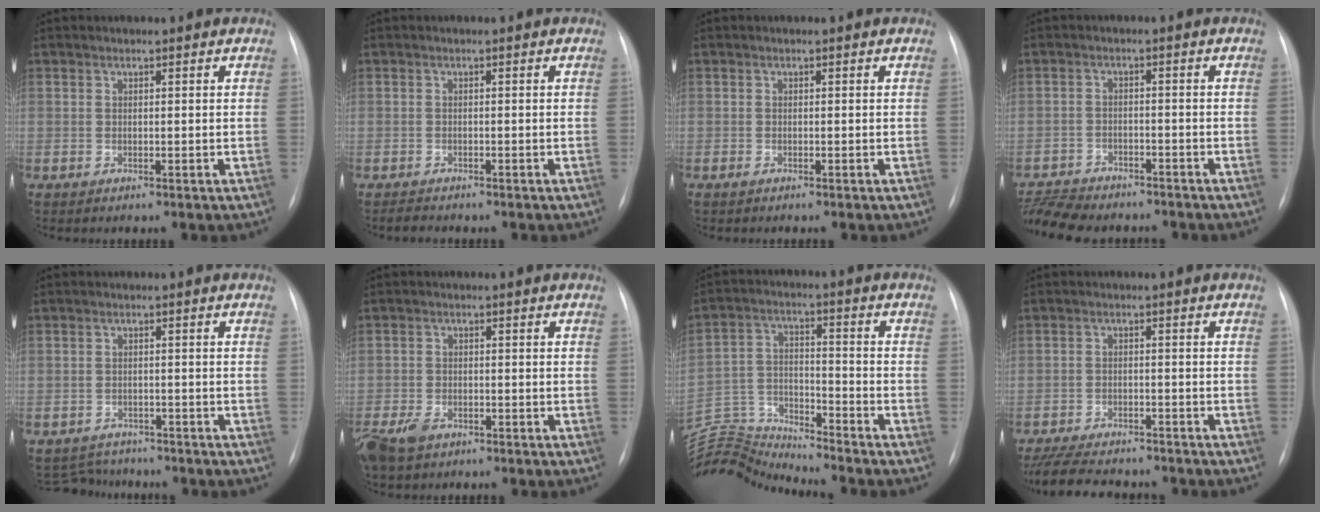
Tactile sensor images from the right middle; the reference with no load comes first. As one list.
[{"total": 1.2, "force": [-1.2, 0.3, 0.2], "torque": [-0.008, -0.005, -0.017]}, {"total": 0.7, "force": [-0.5, 0.2, 0.4], "torque": [-0.010, -0.002, -0.007]}, {"total": 11.3, "force": [-10.1, 3.4, 3.7], "torque": [-0.079, -0.001, -0.151]}, {"total": 4.2, "force": [-3.9, 1.6, -0.6], "torque": [0.007, 0.007, -0.059]}, {"total": 7.7, "force": [-4.8, 4.7, 3.7], "torque": [-0.090, -0.007, -0.080]}, {"total": 13.1, "force": [-13.0, -0.7, -0.1], "torque": [-0.002, 0.033, -0.241]}, {"total": 12.7, "force": [-11.2, 3.3, 5.2], "torque": [-0.105, -0.007, -0.160]}]